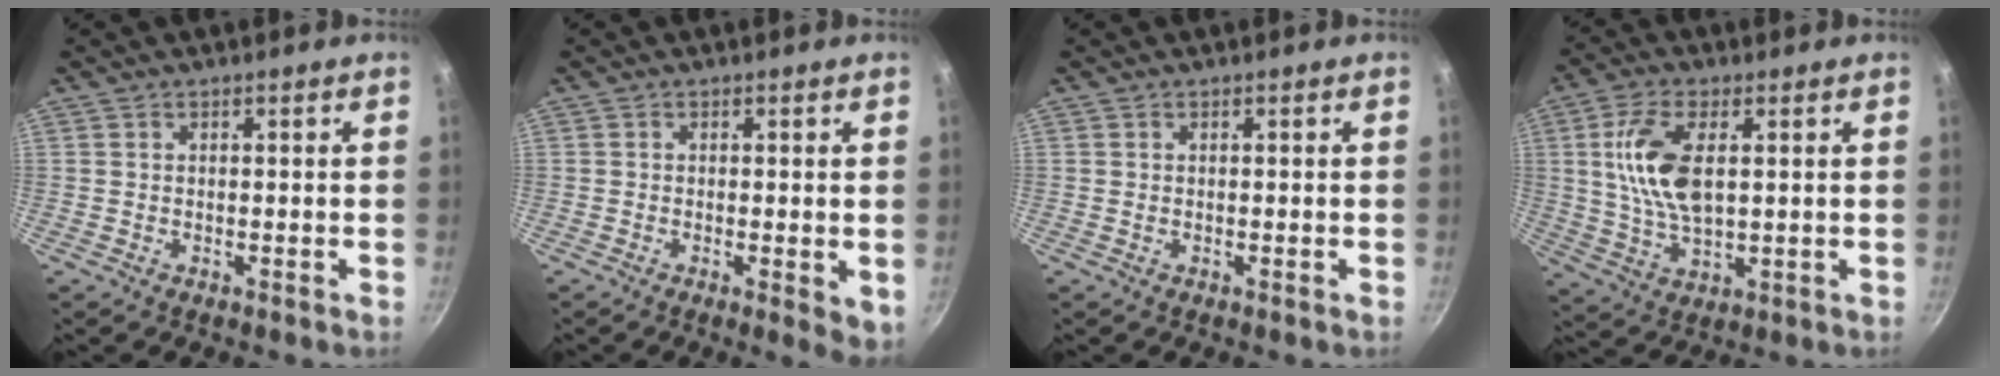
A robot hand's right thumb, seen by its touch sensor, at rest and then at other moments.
{"total": 4.1, "force": [-0.6, 1.1, 3.9], "torque": [-0.054, -0.011, -0.010]}
{"total": 0.0}
{"total": 12.1, "force": [2.3, 5.9, 10.3], "torque": [-0.210, -0.006, 0.049]}